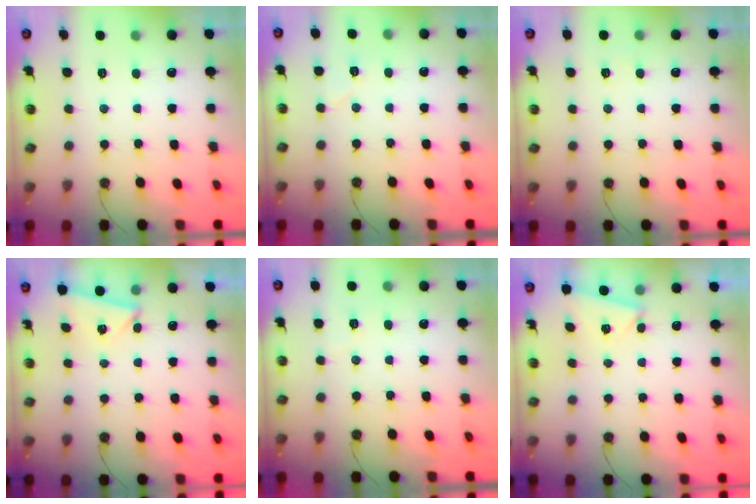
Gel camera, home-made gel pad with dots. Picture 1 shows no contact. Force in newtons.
{"total": 5.3, "press": 5.1, "slide": 1.5}
{"total": 2.7, "press": 2.4, "slide": 1.3}
{"total": 2.9, "press": 2.8, "slide": 0.7}
{"total": 4.5, "press": 4.2, "slide": 1.7}
{"total": 2.6, "press": 1.6, "slide": 2.0}